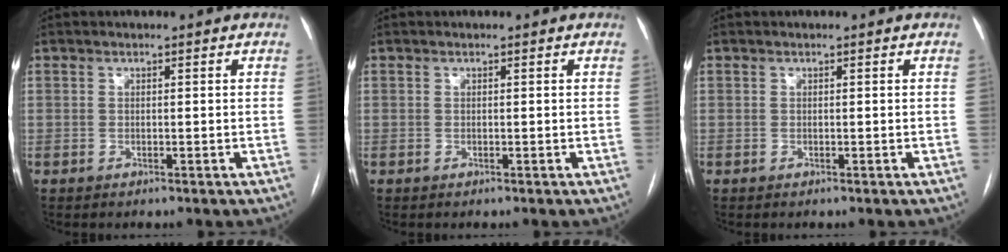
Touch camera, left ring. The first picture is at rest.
{"total": 0.0}
{"total": 0.0}